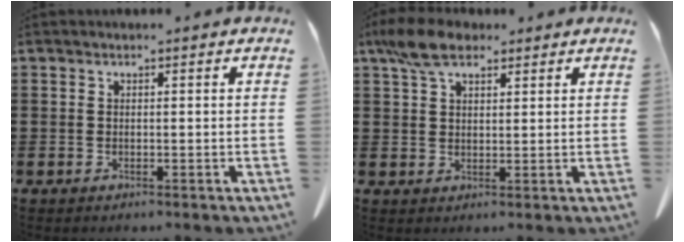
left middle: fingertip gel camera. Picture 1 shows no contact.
{"total": 6.0, "force": [4.1, 2.9, 3.3], "torque": [-0.080, 0.003, 0.078]}